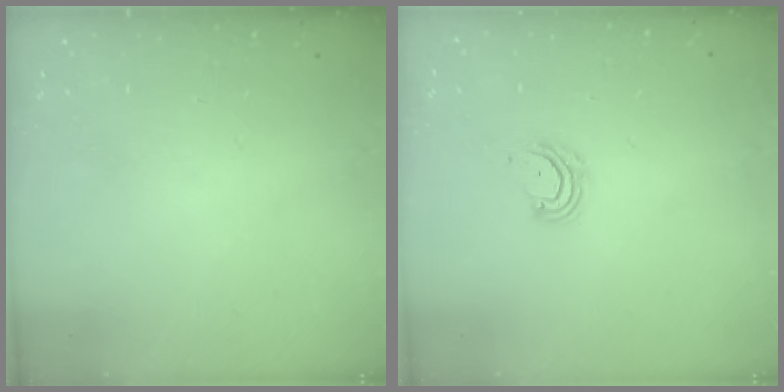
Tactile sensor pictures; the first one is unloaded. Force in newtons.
{"total": 5.6, "press": 5.5, "slide": 0.5}